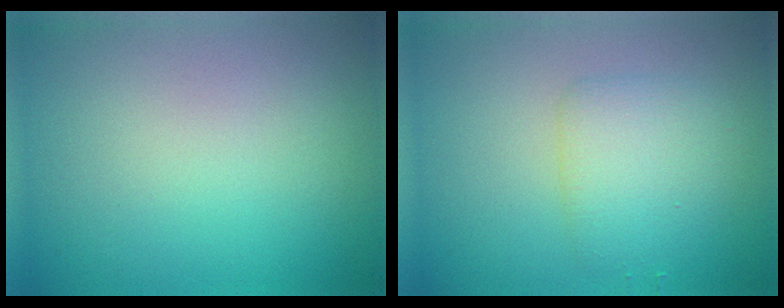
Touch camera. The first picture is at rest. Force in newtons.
{"total": 2.9, "press": 2.9, "slide": 0.0}